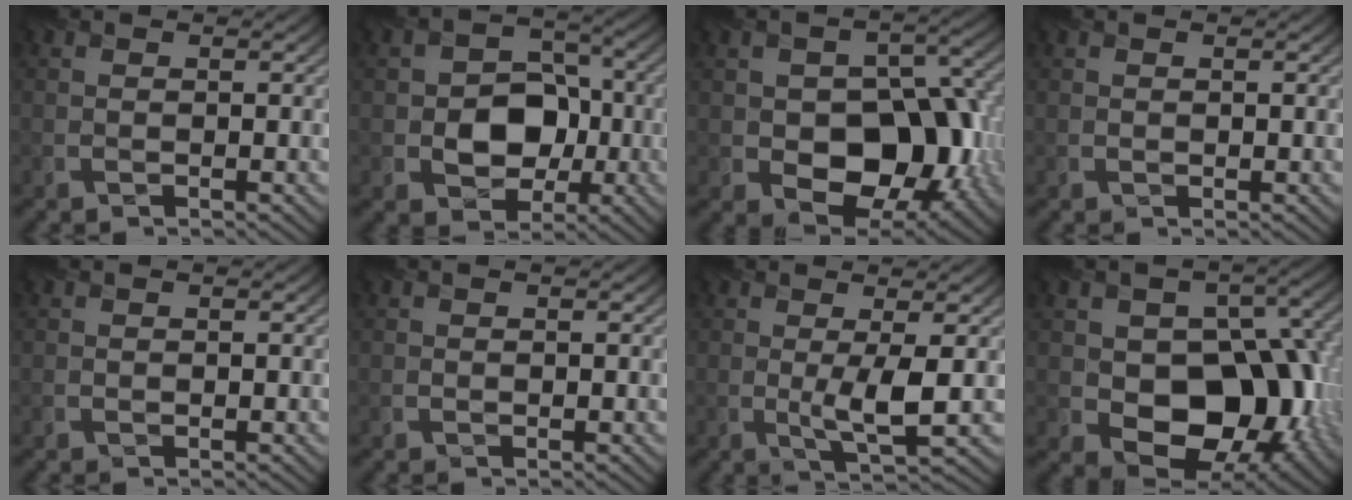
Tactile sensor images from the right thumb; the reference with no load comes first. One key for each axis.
{"total": 8.0, "fx": -1.3, "fy": 6.2, "fz": 4.8, "tx": -0.076, "ty": -0.001, "tz": -0.036}
{"total": 12.5, "fx": -2.6, "fy": 8.4, "fz": 8.9, "tx": -0.131, "ty": -0.013, "tz": -0.040}
{"total": 0.0}
{"total": 0.0}
{"total": 0.0}
{"total": 4.4, "fx": 0.2, "fy": 0.9, "fz": 4.4, "tx": -0.089, "ty": -0.003, "tz": 0.004}
{"total": 14.3, "fx": -2.1, "fy": 10.1, "fz": 9.9, "tx": -0.137, "ty": -0.020, "tz": -0.027}